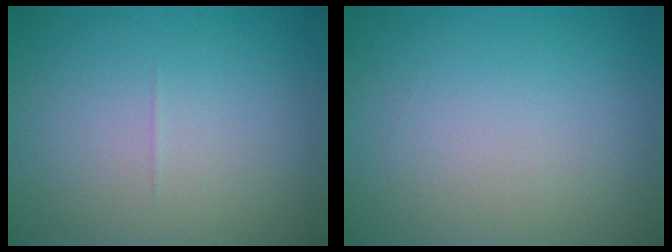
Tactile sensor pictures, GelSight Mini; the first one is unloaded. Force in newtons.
{"total": 0.0}